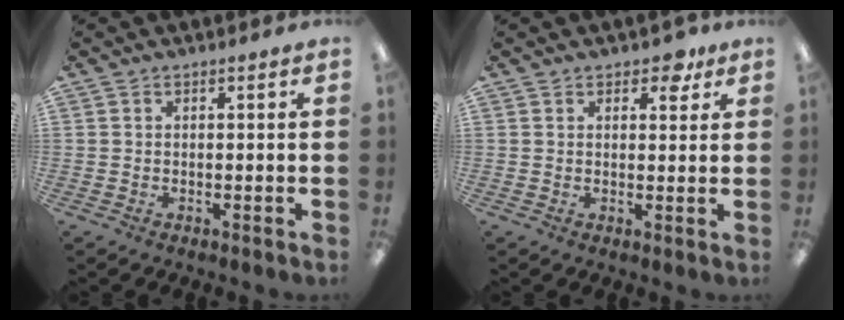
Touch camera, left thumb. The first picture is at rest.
{"total": 4.2, "force": [2.9, 2.4, 2.0], "torque": [-0.013, -0.007, 0.046]}